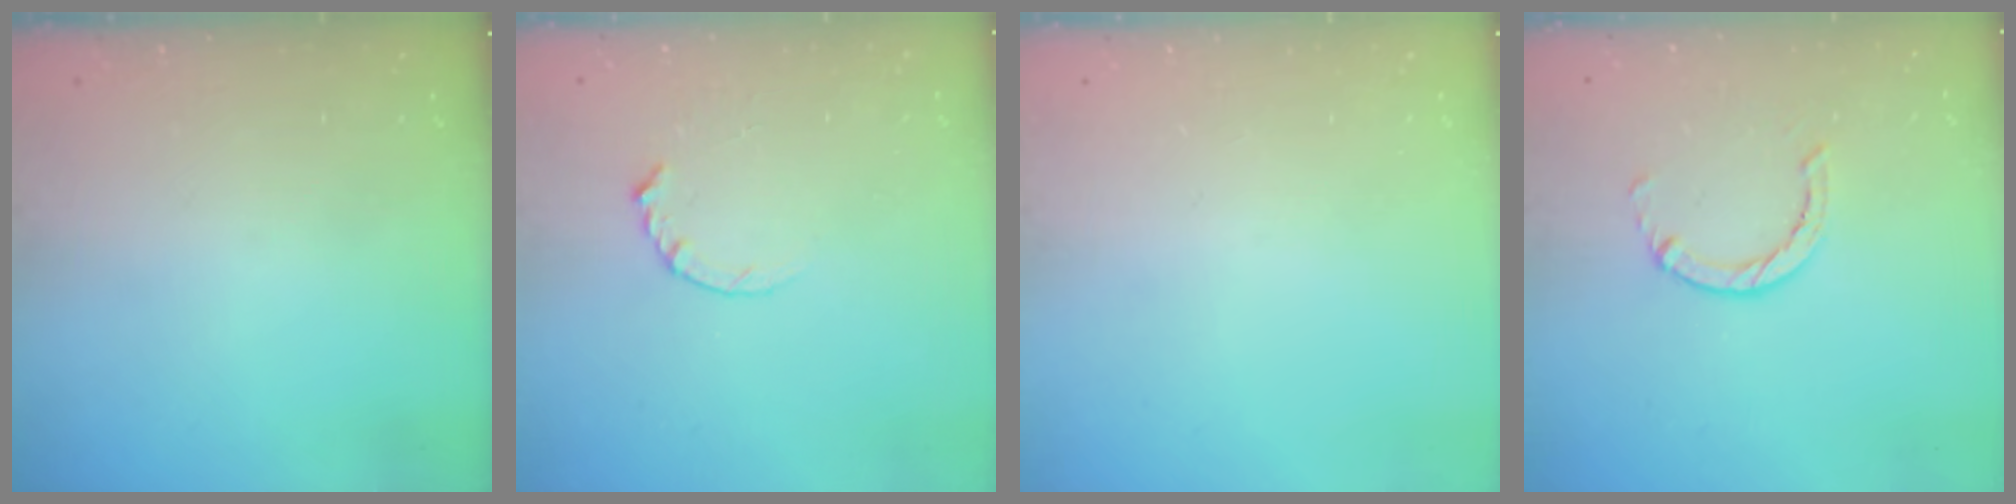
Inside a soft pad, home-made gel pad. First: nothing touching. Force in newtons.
{"total": 2.8, "press": 2.8, "slide": 0.4}
{"total": 0.0}
{"total": 1.4, "press": 1.4, "slide": 0.3}